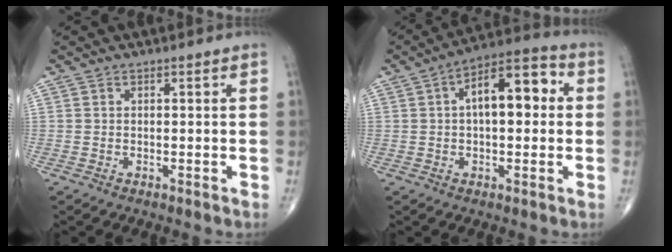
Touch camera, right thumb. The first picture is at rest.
{"total": 12.5, "force": [2.0, 5.9, 10.9], "torque": [-0.146, 0.030, 0.021]}